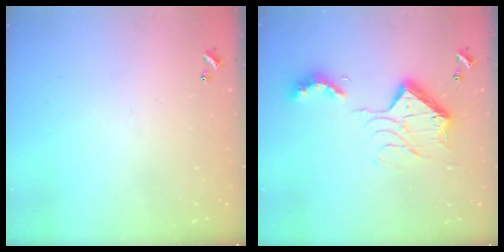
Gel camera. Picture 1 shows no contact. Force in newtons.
{"total": 16.2, "press": 16.1, "slide": 1.2}